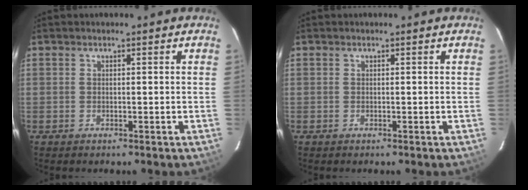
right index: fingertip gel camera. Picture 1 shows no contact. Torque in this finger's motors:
{"motor_torque": [0.00, 0.00, 0.00, 0.00]}